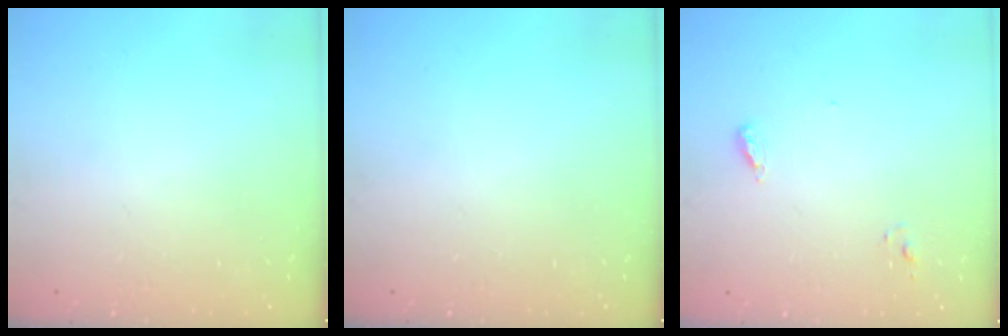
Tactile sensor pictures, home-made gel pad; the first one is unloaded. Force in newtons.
{"total": 0.0}
{"total": 5.9, "press": 5.9, "slide": 0.3}